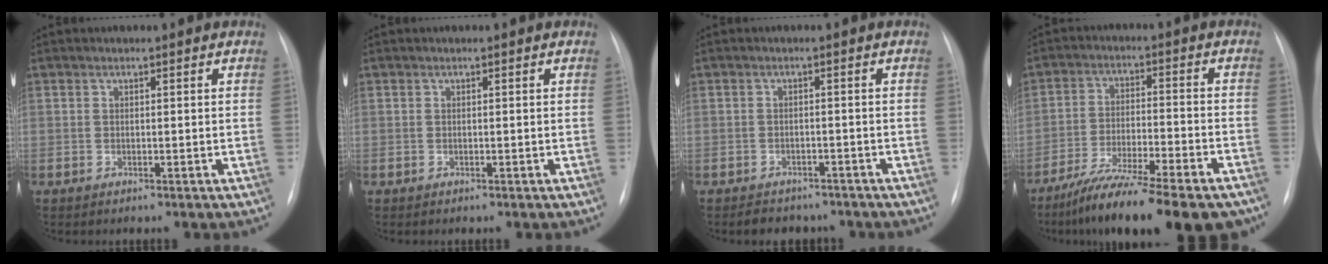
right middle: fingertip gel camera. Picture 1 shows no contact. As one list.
[{"total": 0.0}, {"total": 5.7, "force": [-4.8, 2.8, 1.1], "torque": [-0.014, 0.007, -0.059]}, {"total": 19.4, "force": [-15.4, 2.6, 11.6], "torque": [-0.153, -0.013, -0.242]}]